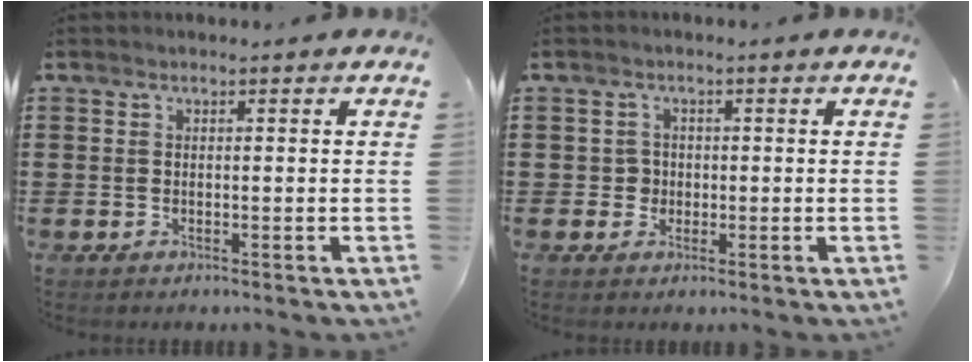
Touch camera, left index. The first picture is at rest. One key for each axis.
{"total": 2.2, "fx": -0.2, "fy": 2.1, "fz": 0.5, "tx": -0.019, "ty": 0.006, "tz": -0.007}